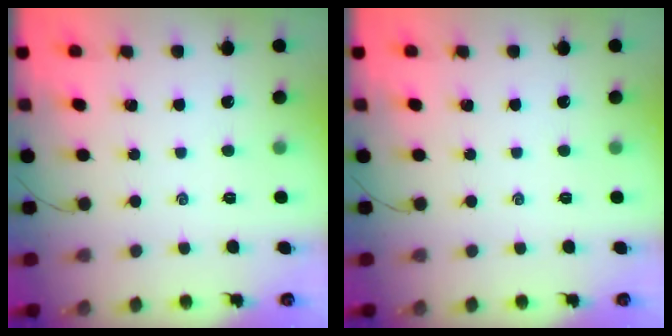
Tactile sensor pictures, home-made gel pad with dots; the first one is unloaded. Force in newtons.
{"total": 0.0}